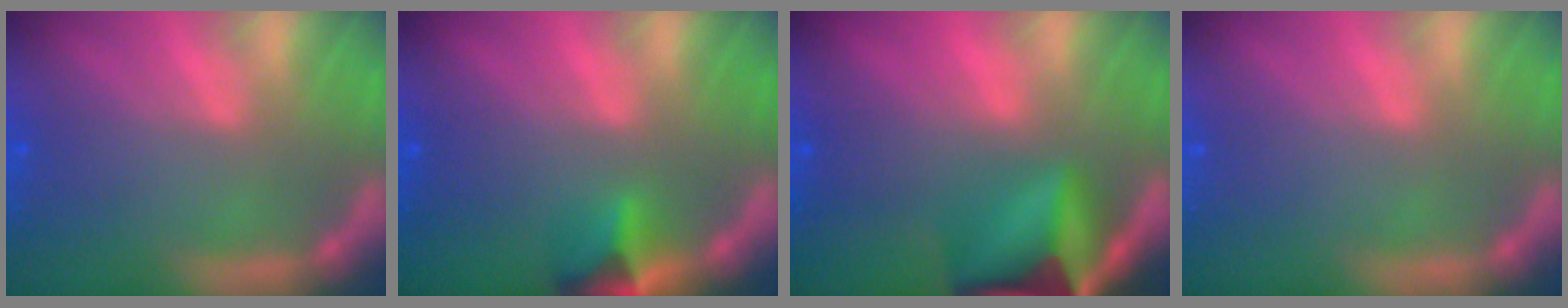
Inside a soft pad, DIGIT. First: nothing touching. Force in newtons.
{"total": 2.9}
{"total": 10.0}
{"total": 0.0}